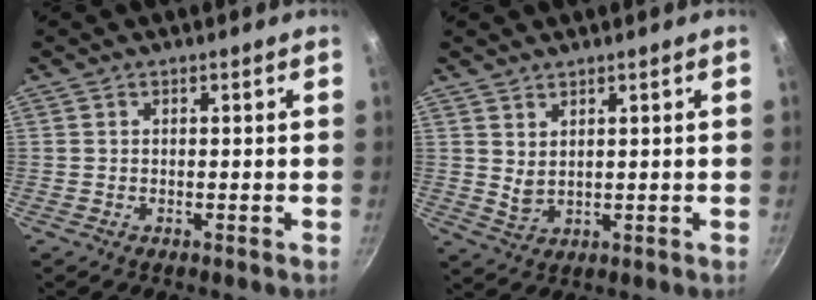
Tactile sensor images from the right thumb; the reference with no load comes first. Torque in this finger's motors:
{"motor_torque": [-0.44, 0.56, 0.06, 0.72, 0.08]}